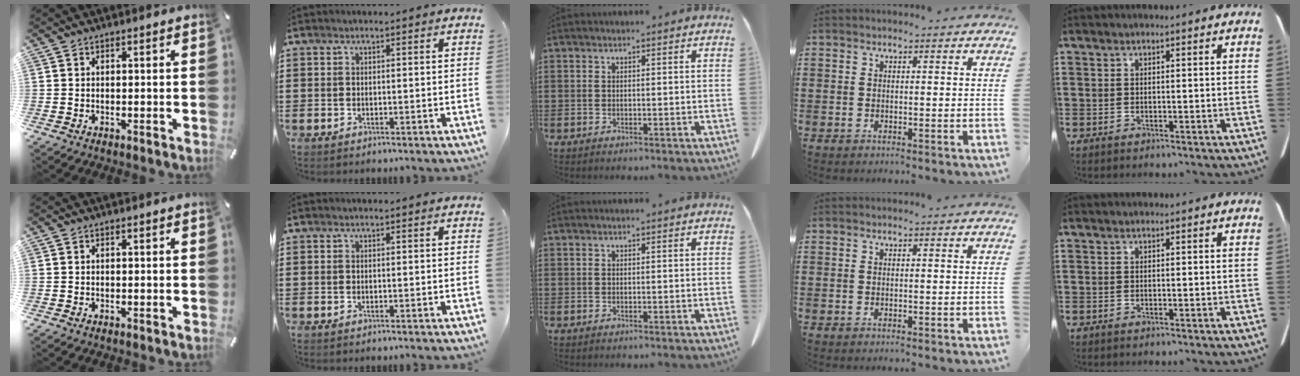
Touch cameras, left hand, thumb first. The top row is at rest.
{}